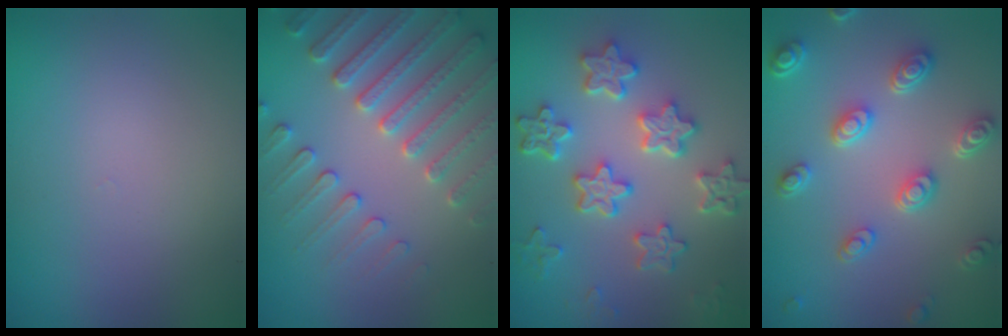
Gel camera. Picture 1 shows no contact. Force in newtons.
{"total": 4.5, "press": 4.4, "slide": 0.8}
{"total": 5.9, "press": 4.8, "slide": 3.4}
{"total": 4.6, "press": 3.6, "slide": 2.8}